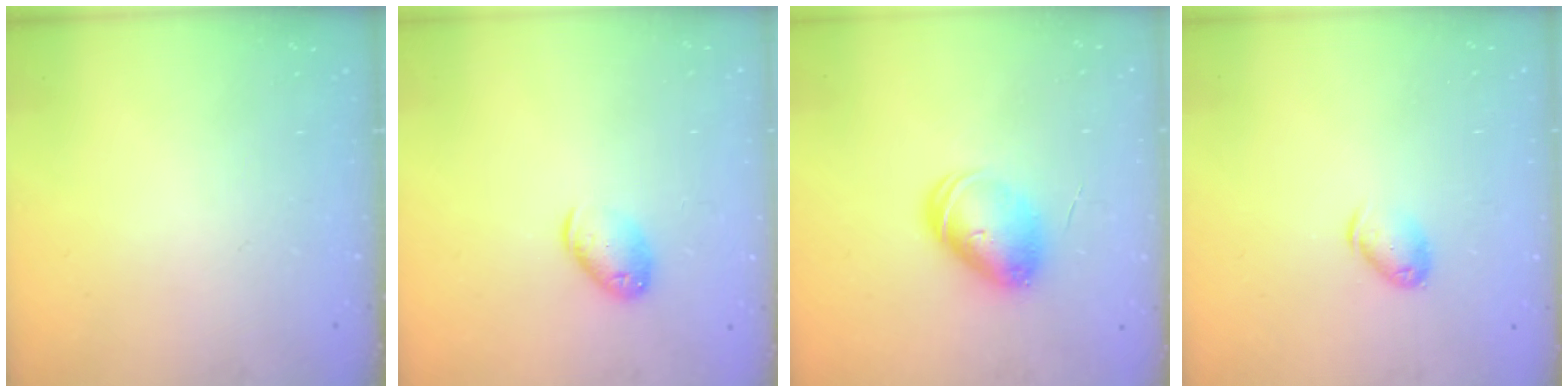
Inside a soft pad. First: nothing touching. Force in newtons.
{"total": 9.1, "press": 9.0, "slide": 1.5}
{"total": 7.9, "press": 7.9, "slide": 1.2}
{"total": 6.2, "press": 6.1, "slide": 0.9}